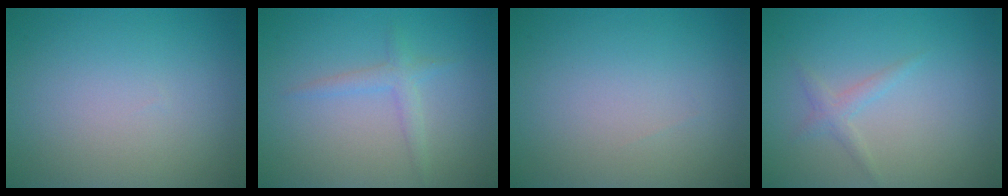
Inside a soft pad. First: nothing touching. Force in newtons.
{"total": 1.6, "press": 1.6, "slide": 0.1}
{"total": 0.0}
{"total": 1.3, "press": 1.3, "slide": 0.1}